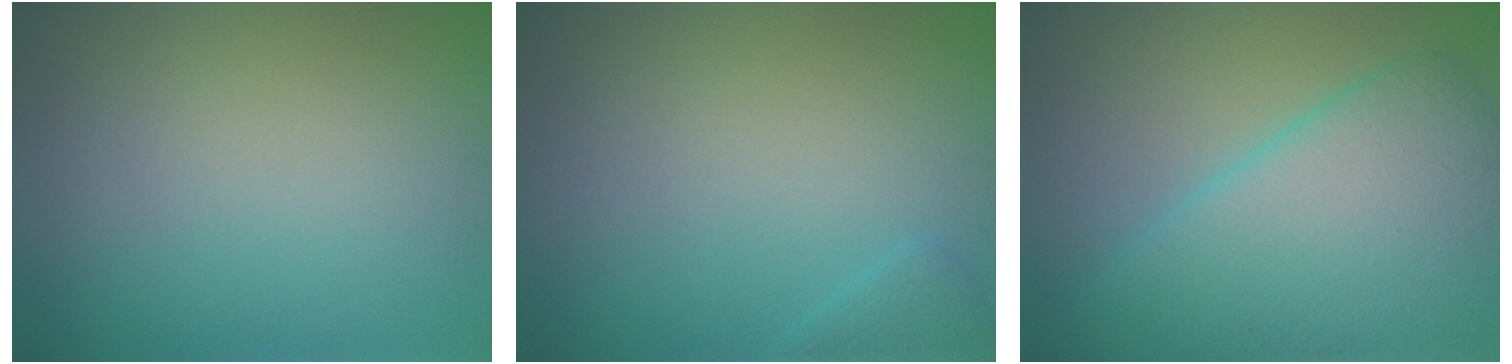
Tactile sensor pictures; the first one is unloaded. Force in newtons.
{"total": 0.9, "press": 0.9, "slide": 0.1}
{"total": 9.1, "press": 9.1, "slide": 0.0}